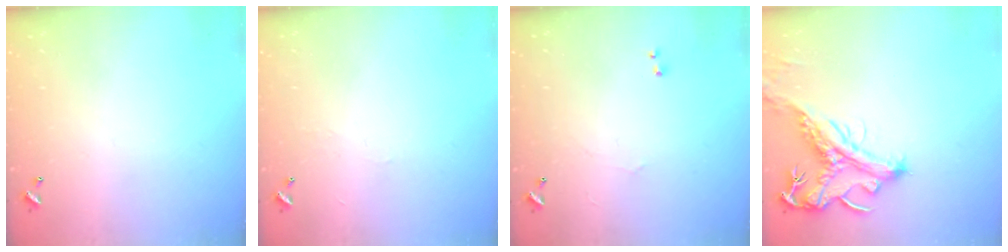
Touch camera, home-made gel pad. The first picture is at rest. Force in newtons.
{"total": 2.3, "press": 2.3, "slide": 0.4}
{"total": 1.0, "press": 0.5, "slide": 0.8}
{"total": 2.0, "press": 1.5, "slide": 1.3}